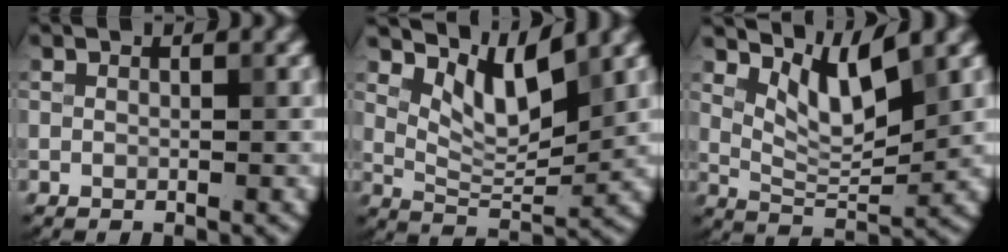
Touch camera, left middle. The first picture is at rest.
{"total": 5.0, "force": [2.9, 1.9, 3.6], "torque": [-0.071, -0.013, 0.053]}
{"total": 4.6, "force": [2.6, 1.4, 3.6], "torque": [-0.072, -0.012, 0.051]}